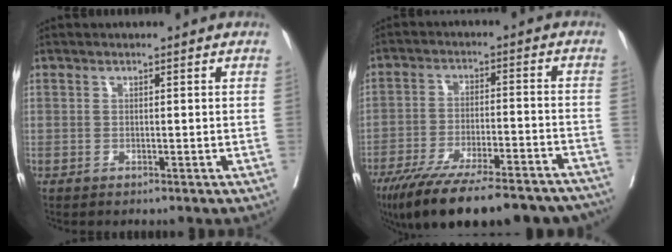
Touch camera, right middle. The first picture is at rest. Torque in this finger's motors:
{"motor_torque": [1.07, -1.06, 0.50, 0.21]}